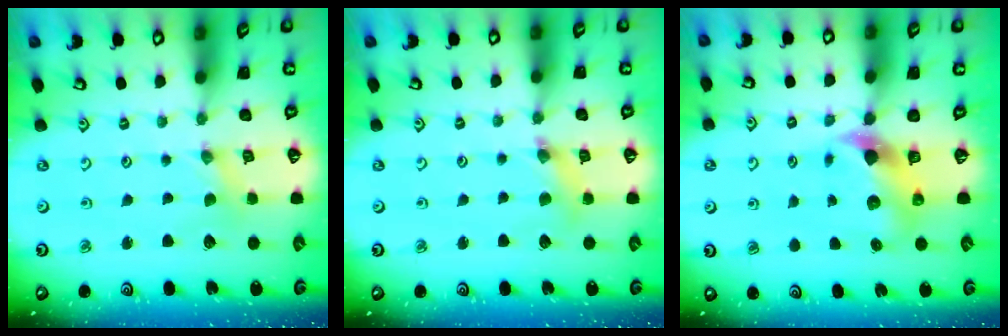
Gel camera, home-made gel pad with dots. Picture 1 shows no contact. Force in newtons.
{"total": 4.7, "press": 4.7, "slide": 0.3}
{"total": 7.8, "press": 7.6, "slide": 1.4}